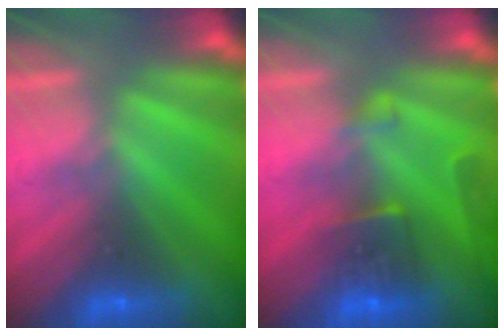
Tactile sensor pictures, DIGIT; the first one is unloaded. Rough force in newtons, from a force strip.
{"total": 7.4}